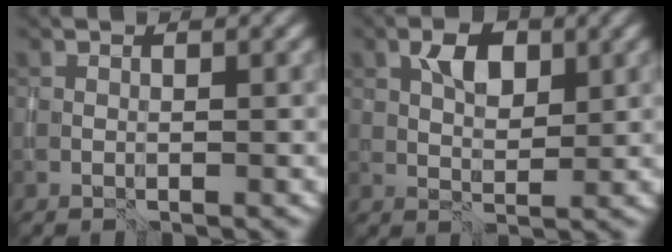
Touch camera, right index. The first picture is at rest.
{"total": 3.3, "force": [1.4, 1.8, 2.3], "torque": [-0.041, 0.005, 0.024]}